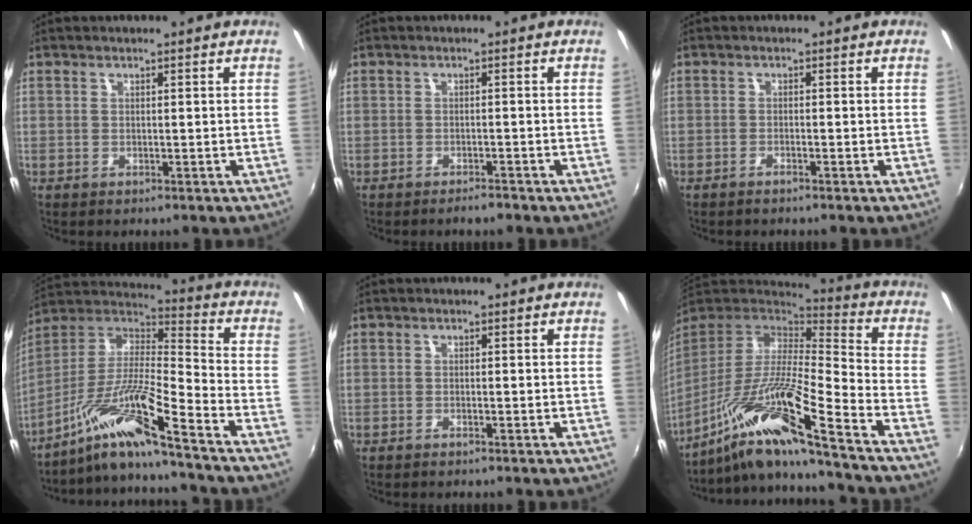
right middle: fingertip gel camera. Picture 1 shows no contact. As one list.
[{"total": 1.8, "force": [-1.6, 0.4, 0.7], "torque": [-0.017, -0.002, -0.026]}, {"total": 1.2, "force": [-1.1, -0.1, 0.5], "torque": [-0.014, -0.001, -0.022]}, {"total": 13.0, "force": [-9.4, -0.8, 8.9], "torque": [-0.159, 0.002, -0.189]}, {"total": 0.6, "force": [-0.6, 0.0, 0.3], "torque": [-0.004, -0.001, -0.013]}, {"total": 18.9, "force": [-13.1, -0.6, 13.7], "torque": [-0.225, -0.038, -0.249]}]